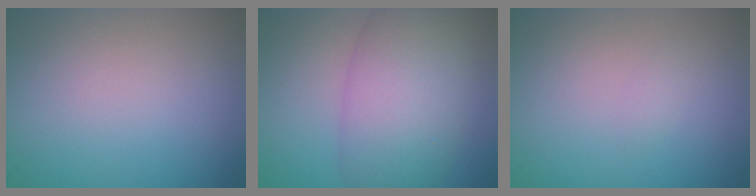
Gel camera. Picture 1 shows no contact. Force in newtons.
{"total": 8.6, "press": 8.6, "slide": 0.2}
{"total": 0.5, "press": 0.5, "slide": 0.0}